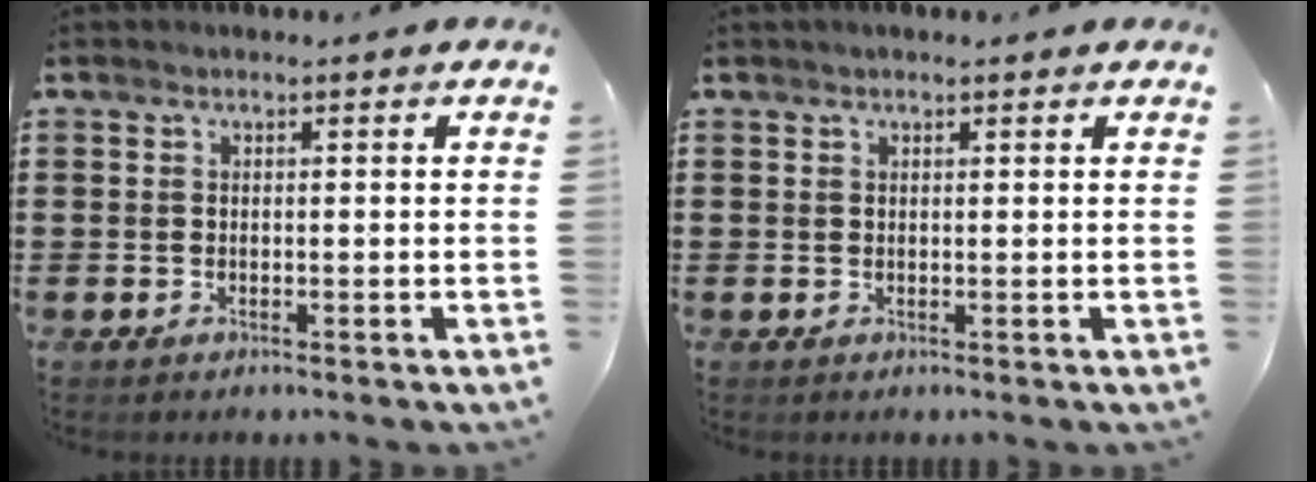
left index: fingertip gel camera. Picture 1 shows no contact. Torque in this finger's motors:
{"motor_torque": [0.22, -0.05, 0.12, 0.02]}